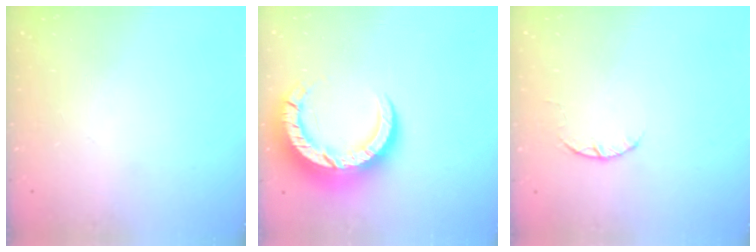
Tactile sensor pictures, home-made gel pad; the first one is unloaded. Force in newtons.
{"total": 14.2, "press": 14.1, "slide": 1.3}
{"total": 2.3, "press": 2.3, "slide": 0.4}